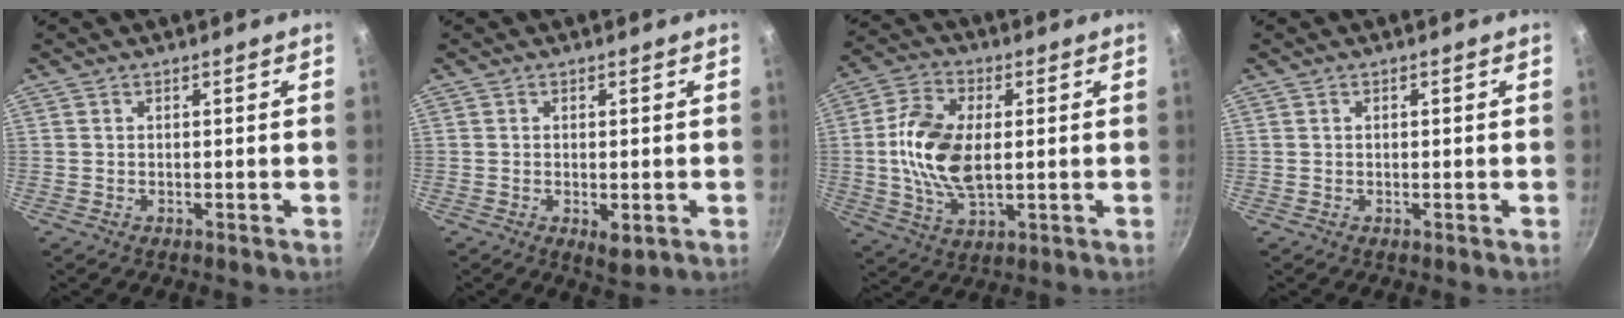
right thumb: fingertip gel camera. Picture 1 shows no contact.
{"total": 3.1, "force": [-0.9, 1.3, 2.7], "torque": [-0.041, -0.009, -0.010]}
{"total": 13.8, "force": [0.5, 7.6, 11.5], "torque": [-0.226, 0.001, 0.011]}
{"total": 0.0}